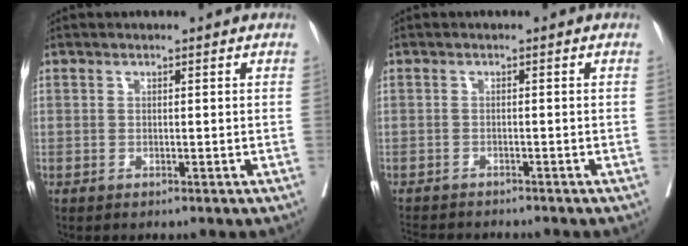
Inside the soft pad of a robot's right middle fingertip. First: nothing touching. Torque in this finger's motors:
{"motor_torque": [0.13, -0.25, 0.00, 0.01]}